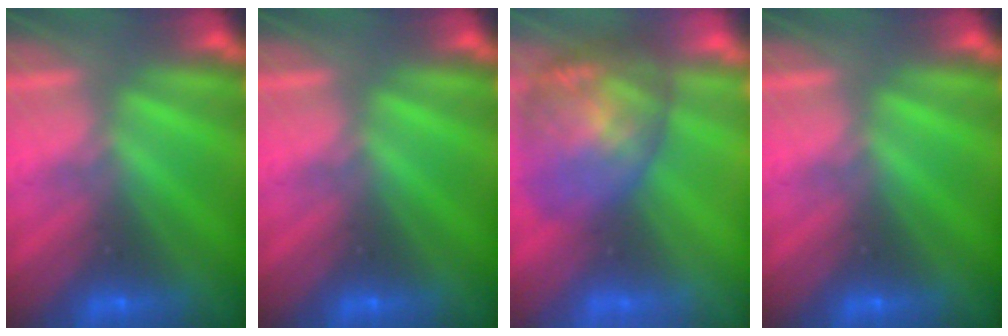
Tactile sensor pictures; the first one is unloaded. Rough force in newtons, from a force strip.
{"total": 0.0}
{"total": 6.9}
{"total": 0.0}